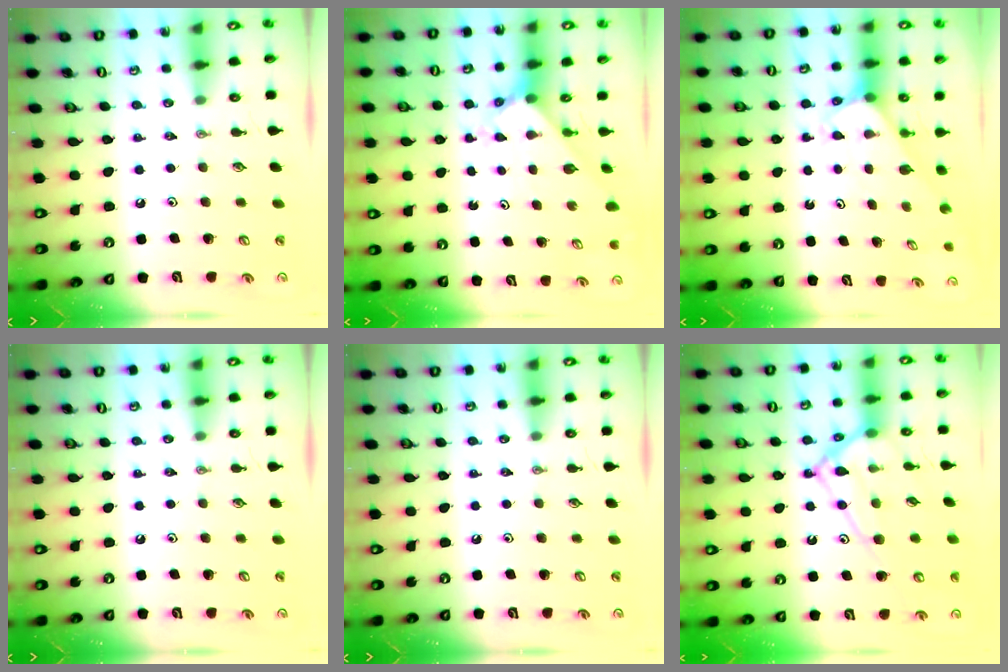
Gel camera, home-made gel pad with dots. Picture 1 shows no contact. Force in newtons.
{"total": 2.1, "press": 2.1, "slide": 0.2}
{"total": 2.6, "press": 2.6, "slide": 0.2}
{"total": 0.0}
{"total": 0.0}
{"total": 17.1, "press": 17.0, "slide": 1.4}